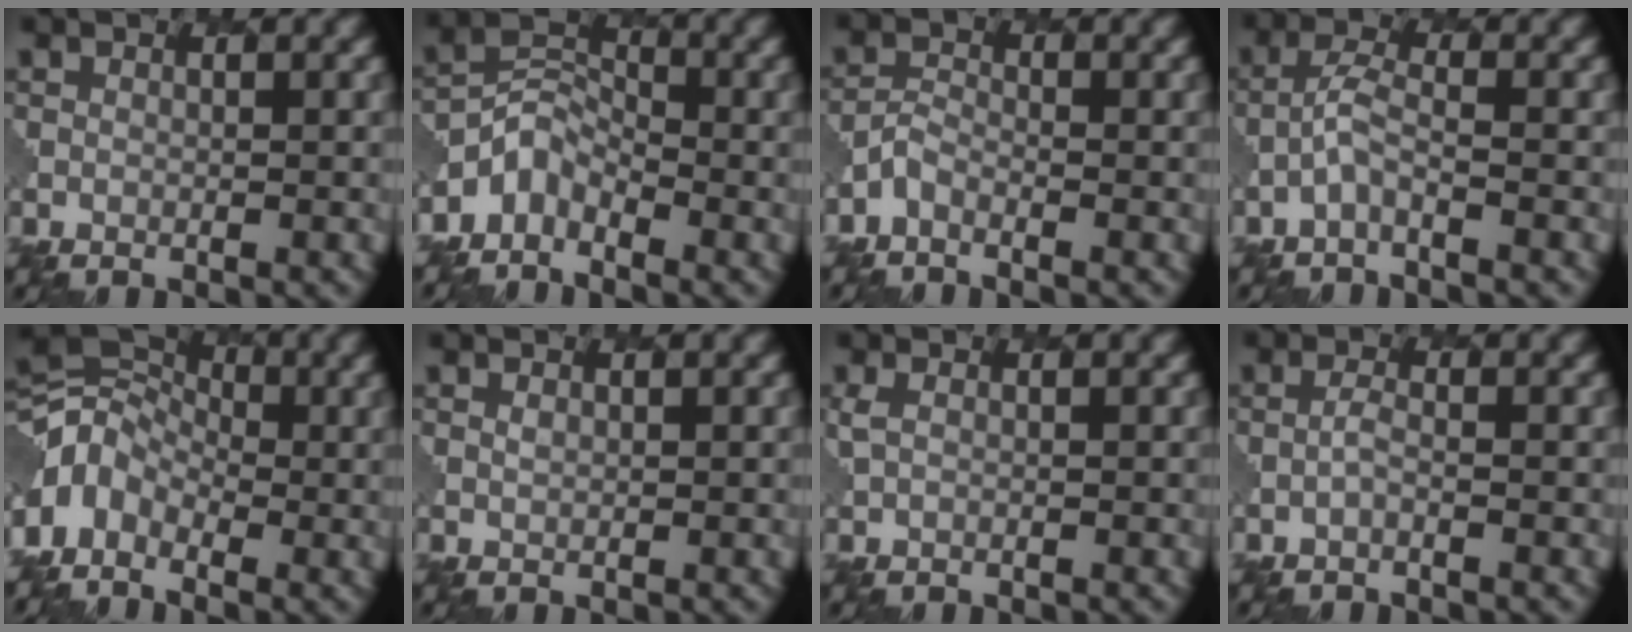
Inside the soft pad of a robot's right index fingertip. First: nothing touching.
{"total": 3.0, "force": [-2.2, 1.8, 0.8], "torque": [-0.013, 0.006, -0.055]}
{"total": 1.2, "force": [-1.0, 0.5, 0.5], "torque": [-0.015, 0.000, -0.027]}
{"total": 1.9, "force": [-1.1, 0.4, 1.5], "torque": [-0.036, 0.005, -0.029]}
{"total": 5.5, "force": [-2.2, 4.2, 2.9], "torque": [-0.052, 0.007, -0.062]}
{"total": 0.7, "force": [0.6, 0.2, 0.2], "torque": [-0.006, -0.003, 0.014]}
{"total": 1.1, "force": [0.2, 0.6, 0.8], "torque": [-0.026, -0.002, 0.005]}
{"total": 0.7, "force": [-0.2, 0.1, 0.6], "torque": [-0.014, 0.003, -0.009]}